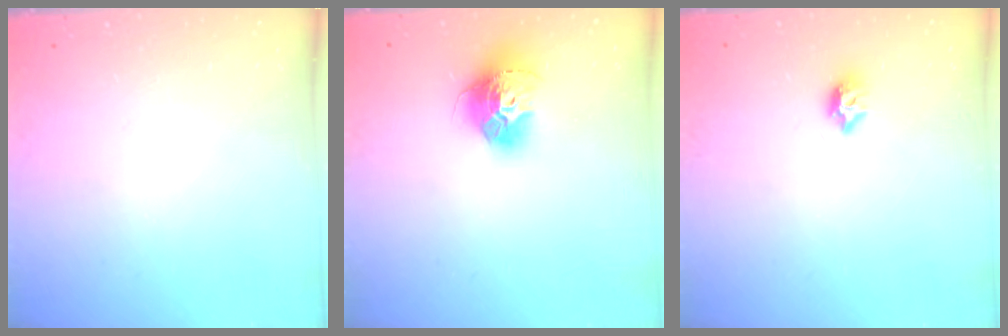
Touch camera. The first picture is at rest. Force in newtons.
{"total": 13.6, "press": 13.5, "slide": 1.4}
{"total": 7.5, "press": 7.4, "slide": 0.6}